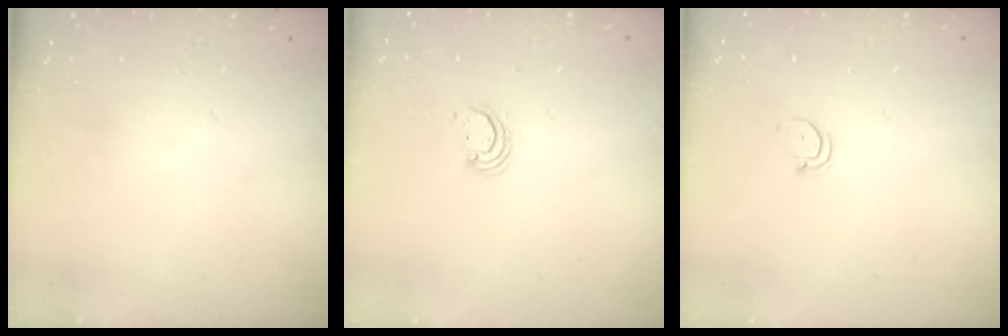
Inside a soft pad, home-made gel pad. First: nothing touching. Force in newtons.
{"total": 2.7, "press": 2.7, "slide": 0.1}
{"total": 2.4, "press": 2.4, "slide": 0.2}